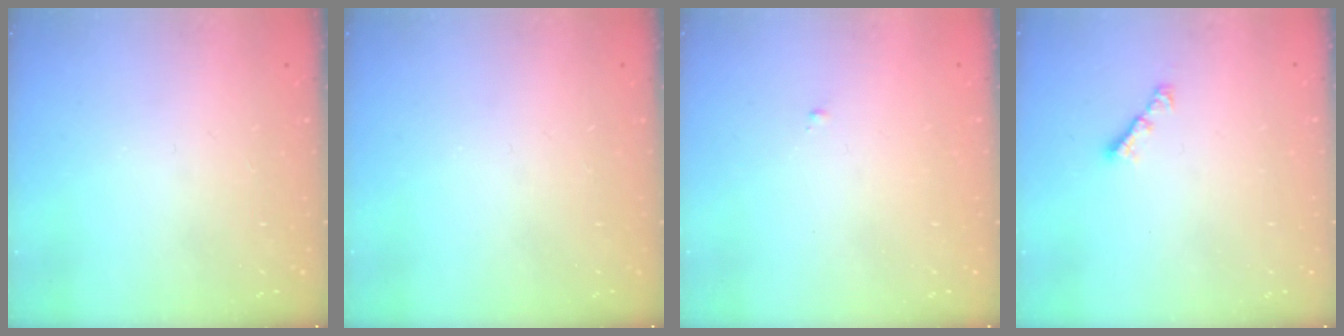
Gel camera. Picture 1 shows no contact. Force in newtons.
{"total": 0.0}
{"total": 0.6, "press": 0.6, "slide": 0.2}
{"total": 2.8, "press": 2.8, "slide": 0.7}